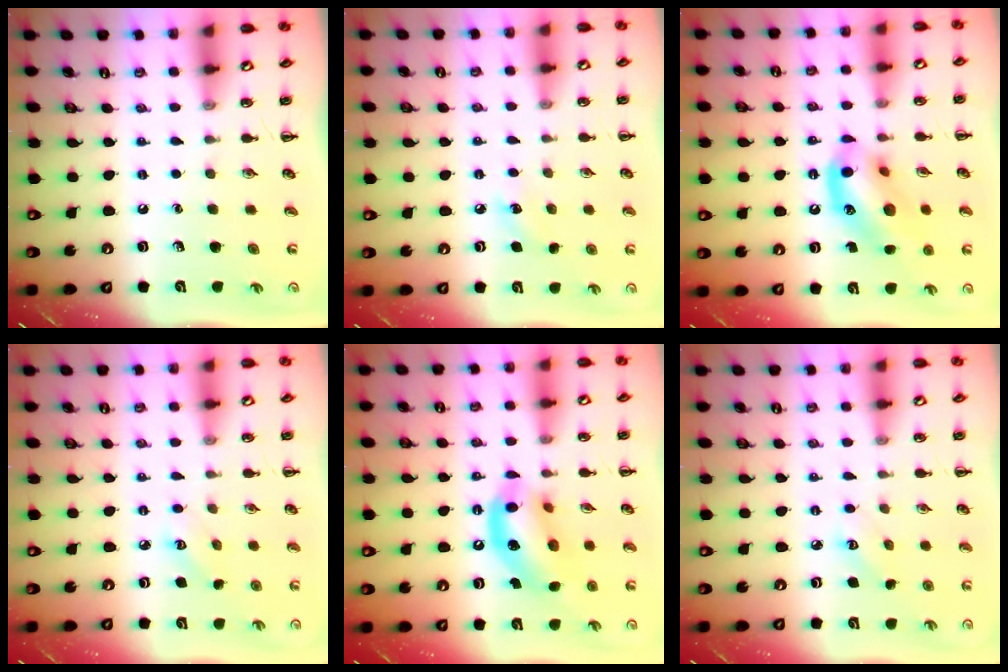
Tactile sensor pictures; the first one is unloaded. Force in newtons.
{"total": 6.4, "press": 6.1, "slide": 1.9}
{"total": 13.9, "press": 13.7, "slide": 2.2}
{"total": 2.9, "press": 2.8, "slide": 0.8}
{"total": 14.2, "press": 13.7, "slide": 3.5}
{"total": 2.9, "press": 2.8, "slide": 0.8}